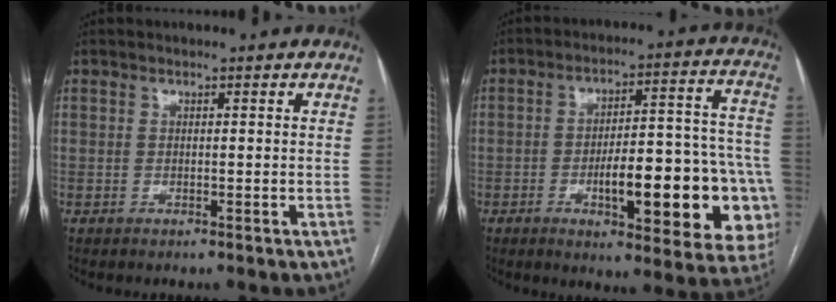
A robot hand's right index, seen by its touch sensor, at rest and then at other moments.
{"total": 21.6, "force": [-6.3, 5.5, 19.9], "torque": [-0.177, 0.031, -0.068]}